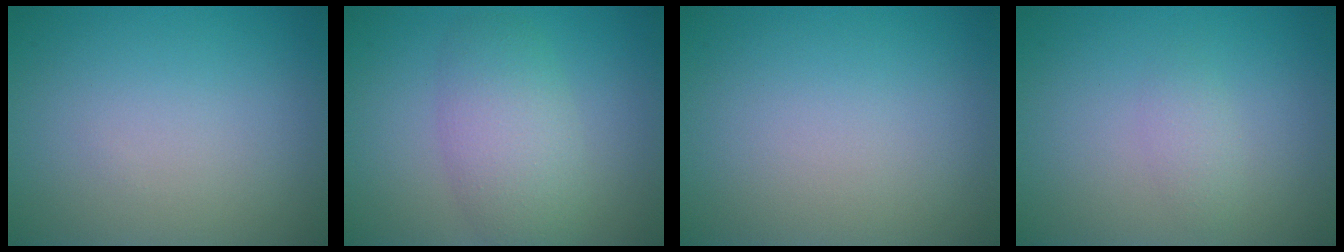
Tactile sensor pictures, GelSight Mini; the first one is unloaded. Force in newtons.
{"total": 4.6, "press": 4.6, "slide": 0.1}
{"total": 0.0}
{"total": 1.3, "press": 1.3, "slide": 0.0}